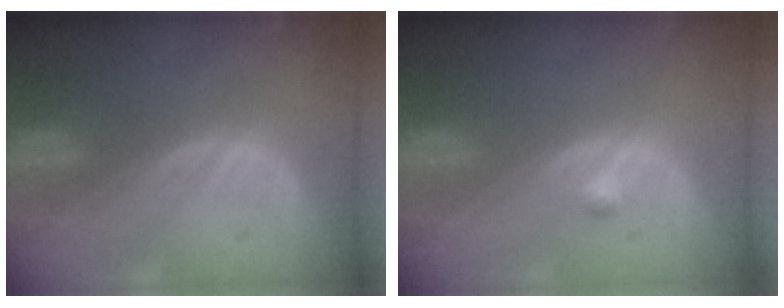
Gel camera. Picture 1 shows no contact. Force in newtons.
{"total": 1.3, "press": 1.1, "slide": 0.7}